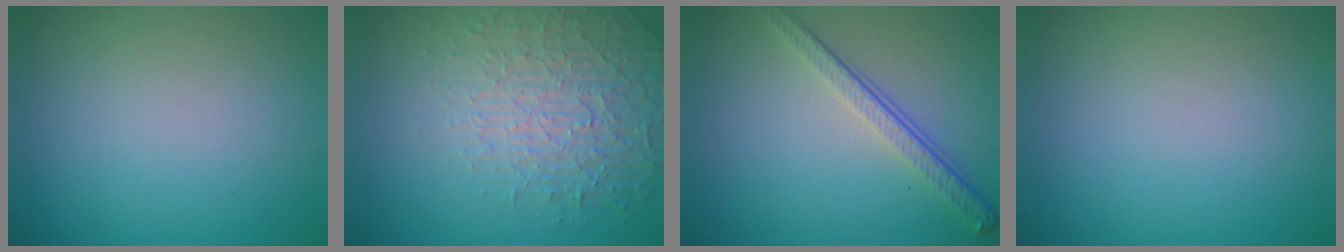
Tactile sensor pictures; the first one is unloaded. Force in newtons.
{"total": 4.2, "press": 4.0, "slide": 1.2}
{"total": 4.0, "press": 2.8, "slide": 2.9}
{"total": 0.0}